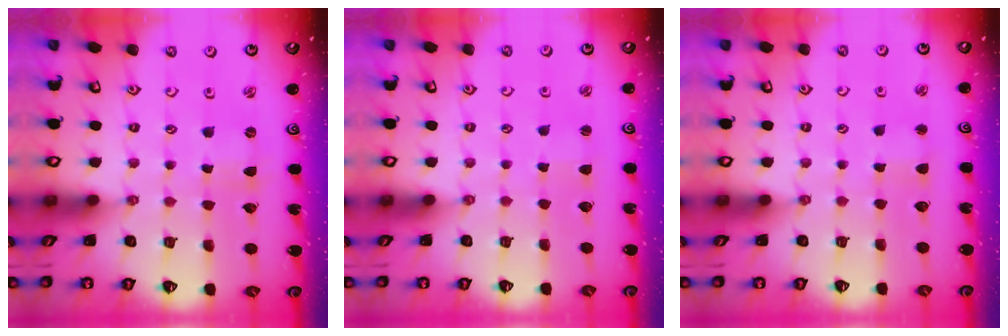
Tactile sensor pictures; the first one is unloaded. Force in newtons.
{"total": 1.6, "press": 1.6, "slide": 0.3}
{"total": 2.5, "press": 2.5, "slide": 0.5}